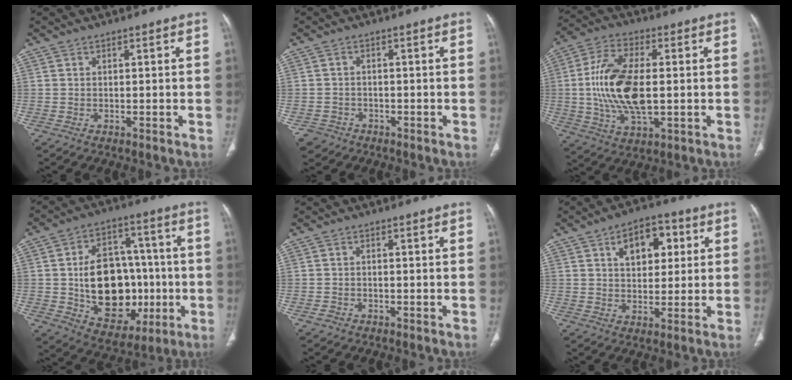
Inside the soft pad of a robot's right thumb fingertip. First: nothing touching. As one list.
[{"total": 3.3, "force": [-2.0, 2.7, 0.1], "torque": [0.001, 0.011, -0.034]}, {"total": 15.8, "force": [-0.1, 7.6, 13.9], "torque": [-0.277, 0.003, -0.002]}, {"total": 21.1, "force": [-2.5, 14.9, 14.8], "torque": [-0.185, 0.025, -0.016]}, {"total": 1.1, "force": [-0.7, 0.7, 0.2], "torque": [-0.006, 0.004, -0.015]}, {"total": 9.2, "force": [3.2, 5.7, 6.5], "torque": [-0.052, 0.005, 0.044]}]